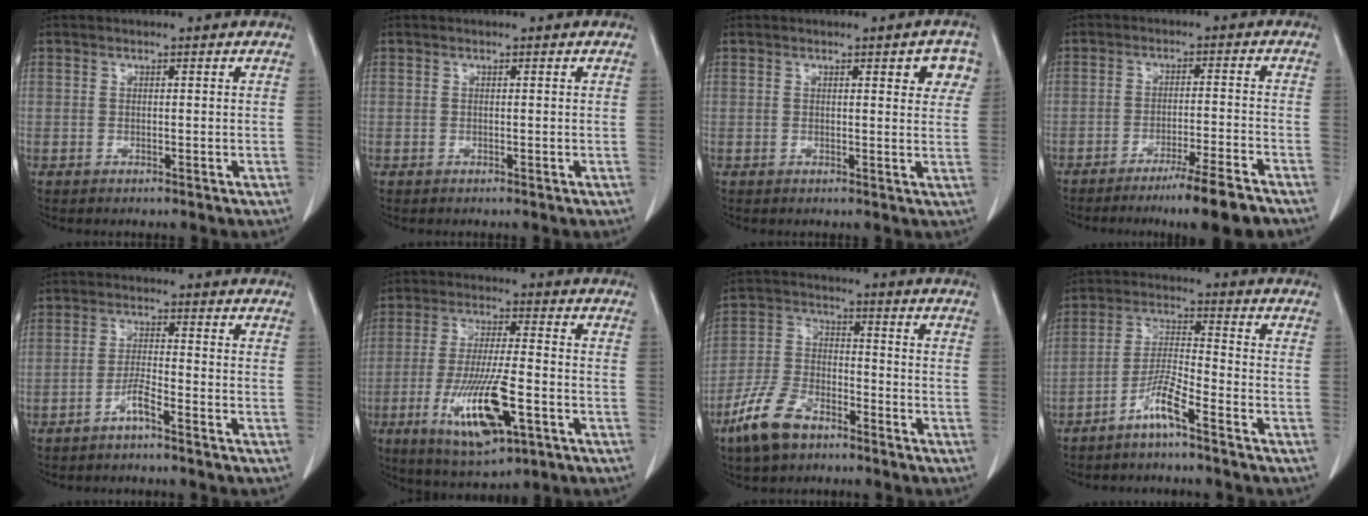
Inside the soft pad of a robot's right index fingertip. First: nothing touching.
{"total": 0.0}
{"total": 4.1, "force": [1.9, 1.3, 3.4], "torque": [-0.030, 0.004, 0.017]}
{"total": 8.9, "force": [-6.8, -0.6, 5.7], "torque": [-0.076, -0.020, -0.109]}
{"total": 3.1, "force": [-2.3, -0.2, 2.1], "torque": [-0.044, 0.002, -0.046]}
{"total": 13.5, "force": [-5.0, 2.7, 12.3], "torque": [-0.234, -0.019, -0.077]}
{"total": 9.8, "force": [-6.8, 4.3, 5.5], "torque": [-0.128, -0.005, -0.136]}
{"total": 5.9, "force": [-4.3, -0.3, 4.0], "torque": [-0.086, -0.004, -0.090]}